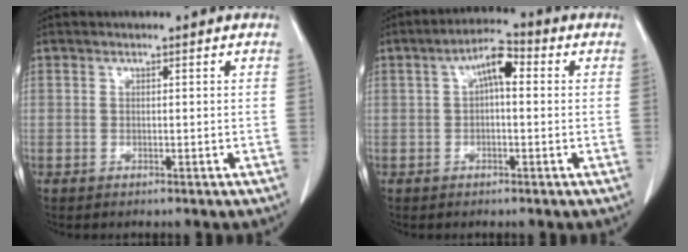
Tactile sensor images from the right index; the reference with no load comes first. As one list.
[{"total": 5.5, "force": [1.1, 1.9, 5.1], "torque": [-0.091, 0.025, 0.015]}]